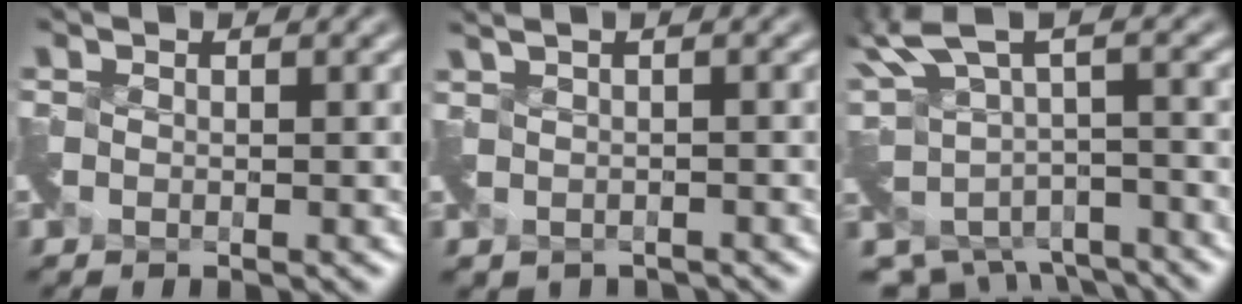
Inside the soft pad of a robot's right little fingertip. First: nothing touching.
{"total": 2.6, "force": [-0.3, 1.5, 2.2], "torque": [-0.046, -0.017, -0.002]}
{"total": 6.3, "force": [-1.6, 3.7, 4.9], "torque": [-0.104, -0.032, -0.009]}